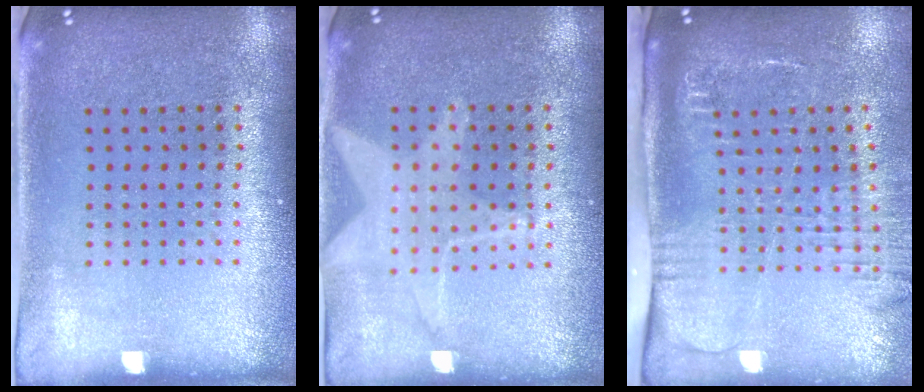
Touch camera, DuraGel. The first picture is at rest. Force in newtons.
{"total": 1.4, "press": 1.4, "slide": 0.3}
{"total": 2.8, "press": 2.1, "slide": 1.8}